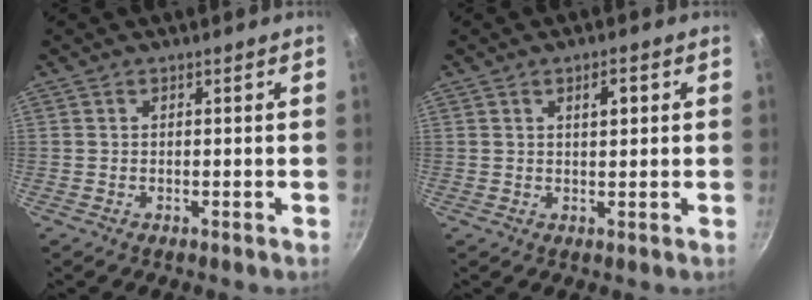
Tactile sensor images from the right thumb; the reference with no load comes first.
{"total": 3.1, "force": [1.1, 1.3, 2.6], "torque": [-0.030, 0.002, 0.018]}